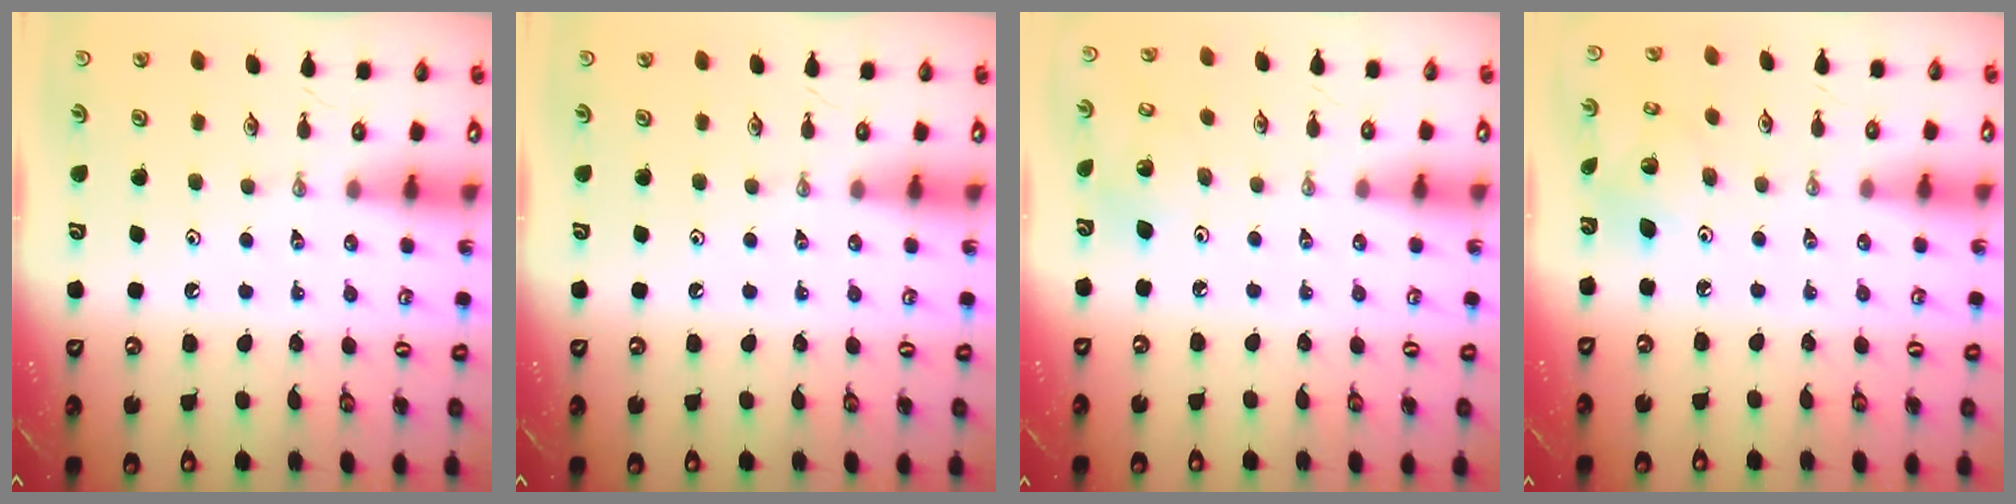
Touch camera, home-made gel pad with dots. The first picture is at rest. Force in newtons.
{"total": 0.0}
{"total": 5.2, "press": 4.7, "slide": 2.2}
{"total": 5.7, "press": 5.7, "slide": 0.2}